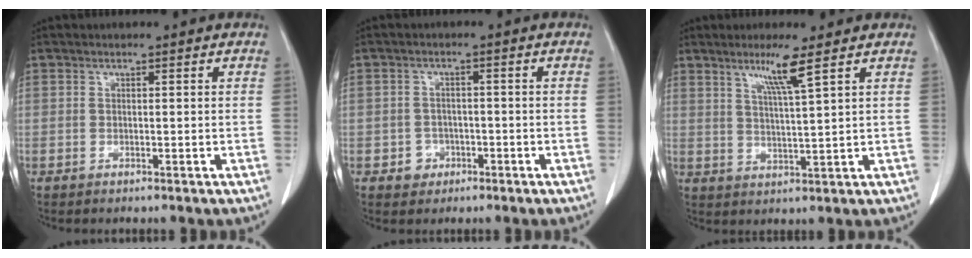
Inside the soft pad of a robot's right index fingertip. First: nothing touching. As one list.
[{"total": 2.9, "force": [-1.2, 2.6, 0.4], "torque": [0.001, 0.012, -0.012]}, {"total": 5.4, "force": [3.2, -1.1, 4.2], "torque": [-0.080, -0.007, 0.061]}]